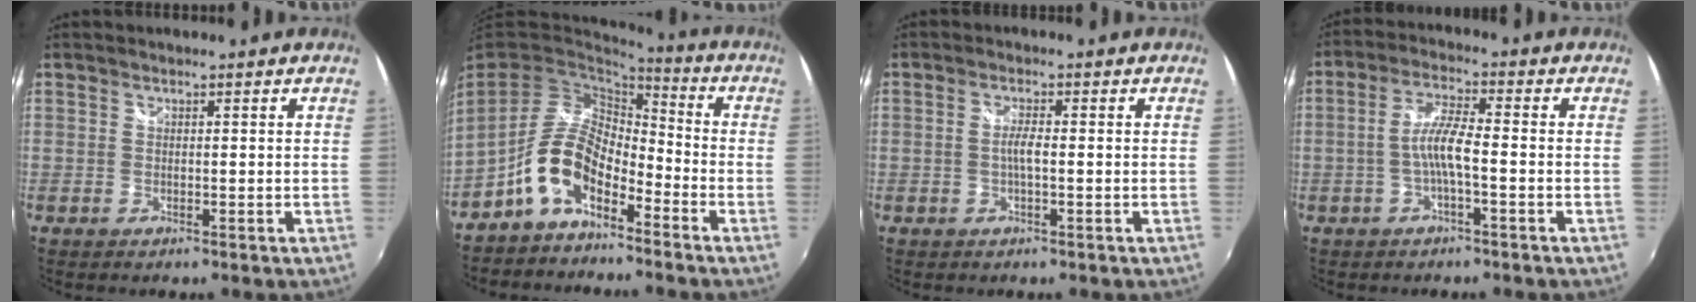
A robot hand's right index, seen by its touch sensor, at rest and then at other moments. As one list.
[{"total": 10.5, "force": [-5.9, 5.2, 6.9], "torque": [-0.141, 0.013, -0.113]}, {"total": 2.2, "force": [-0.4, 0.2, 2.2], "torque": [-0.043, 0.001, -0.009]}, {"total": 5.5, "force": [-1.6, 0.6, 5.2], "torque": [-0.110, 0.009, -0.031]}]